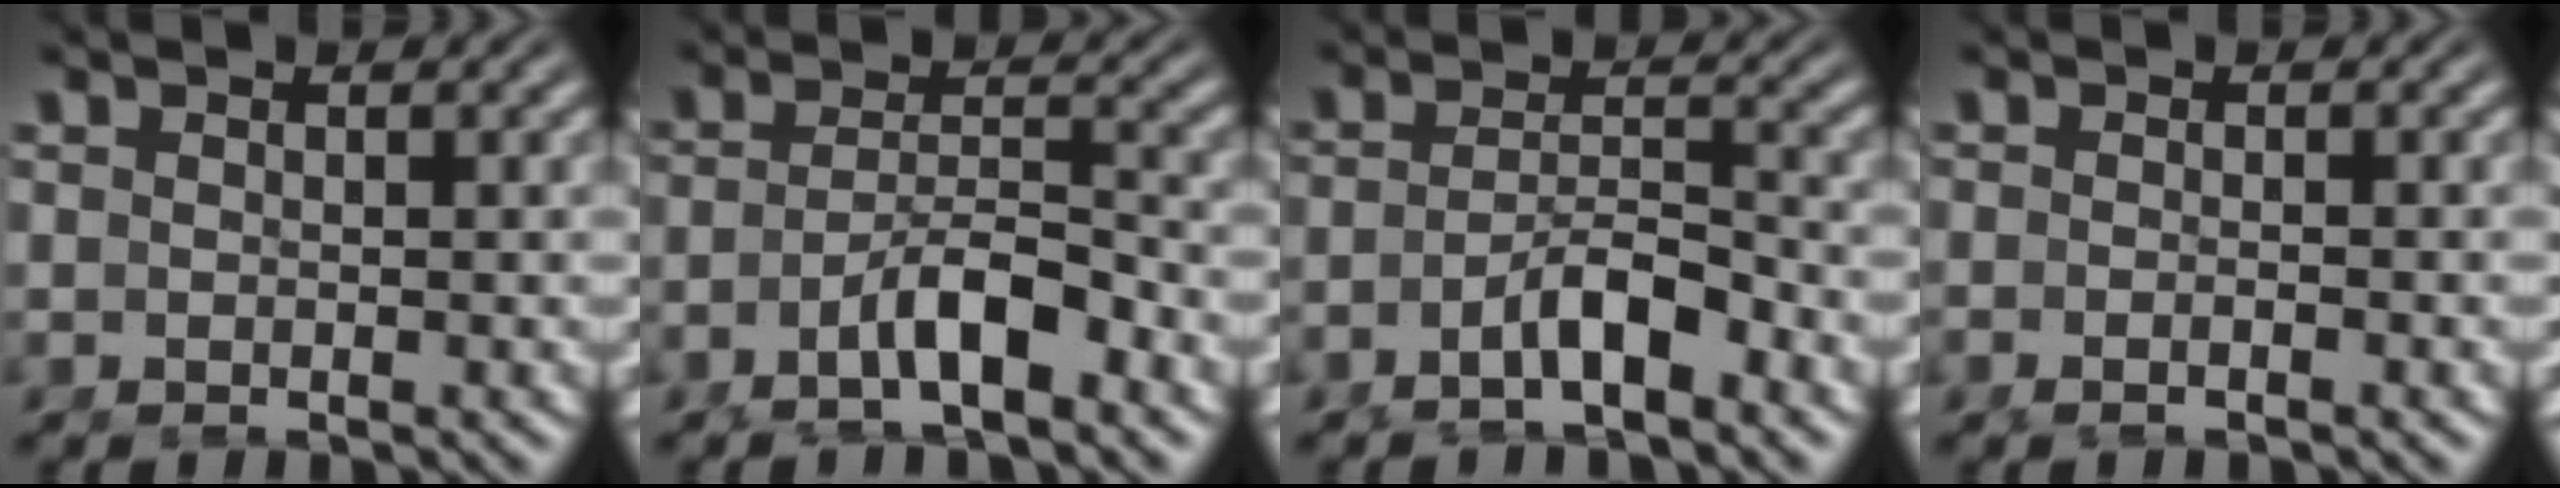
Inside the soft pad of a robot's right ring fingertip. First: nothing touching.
{"total": 4.3, "force": [-2.6, 1.3, 3.2], "torque": [-0.056, -0.016, -0.038]}
{"total": 3.8, "force": [-2.6, 1.0, 2.5], "torque": [-0.043, -0.012, -0.040]}
{"total": 1.3, "force": [-1.1, 0.4, 0.7], "torque": [-0.022, -0.004, -0.019]}